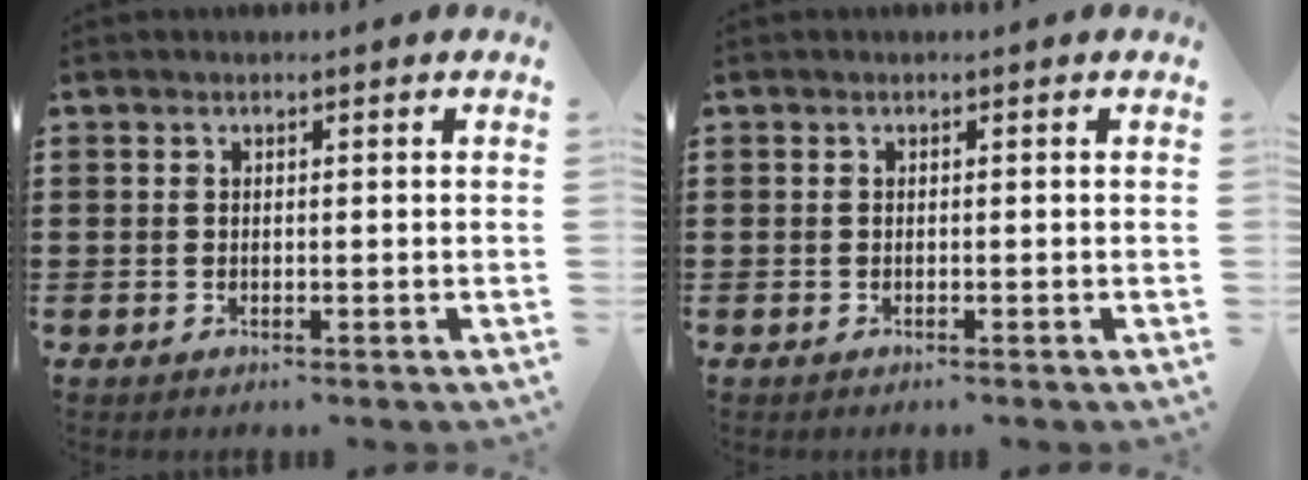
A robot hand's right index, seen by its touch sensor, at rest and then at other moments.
{"total": 0.0}